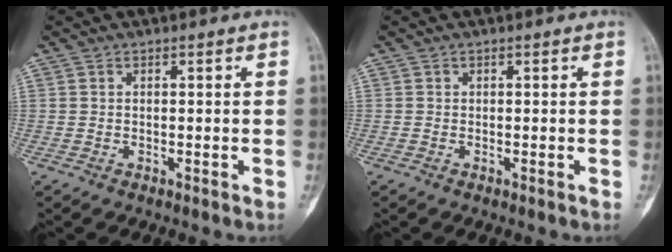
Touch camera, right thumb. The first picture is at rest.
{"total": 0.0}